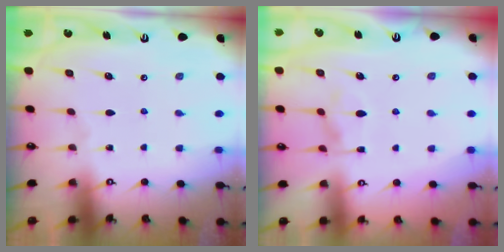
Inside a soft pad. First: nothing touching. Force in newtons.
{"total": 2.3, "press": 2.0, "slide": 1.2}